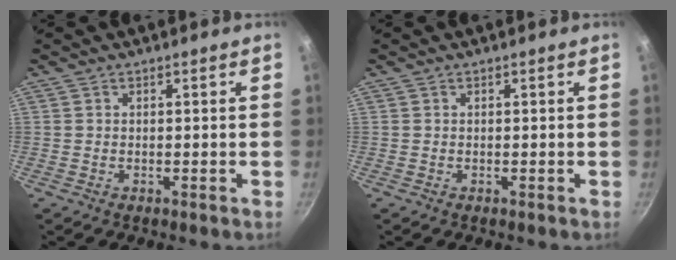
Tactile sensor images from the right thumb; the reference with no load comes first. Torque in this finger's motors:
{"motor_torque": [0.00, 0.01, 0.13, 0.06, 0.06]}